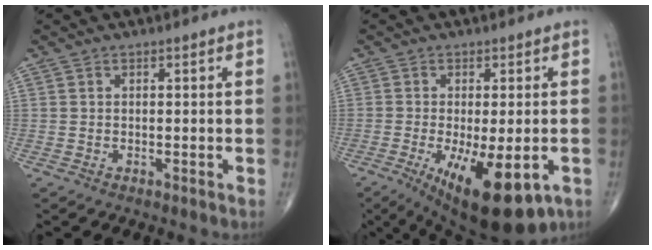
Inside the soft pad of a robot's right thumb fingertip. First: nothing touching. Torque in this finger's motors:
{"motor_torque": [0.05, 0.75, 0.31, -0.28, 0.12]}